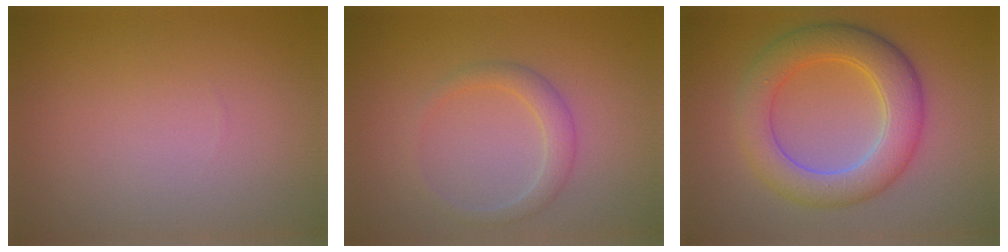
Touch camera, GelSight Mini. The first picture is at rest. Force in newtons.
{"total": 1.9, "press": 1.9, "slide": 0.1}
{"total": 6.2, "press": 6.2, "slide": 0.6}